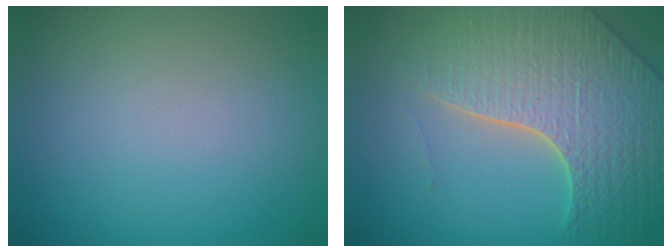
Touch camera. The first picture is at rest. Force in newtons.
{"total": 8.1, "press": 5.7, "slide": 5.7}